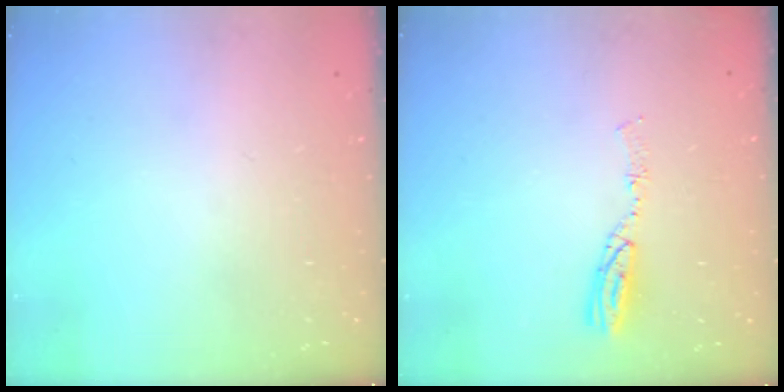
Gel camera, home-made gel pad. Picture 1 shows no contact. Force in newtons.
{"total": 5.0, "press": 5.0, "slide": 0.2}